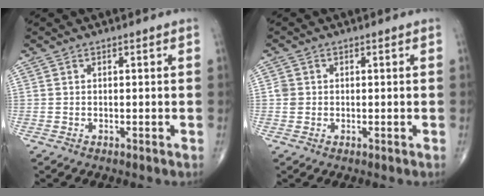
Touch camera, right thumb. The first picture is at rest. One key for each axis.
{"total": 1.8, "fx": 0.1, "fy": 1.7, "fz": 0.6, "tx": -0.003, "ty": 0.003, "tz": 0.002}